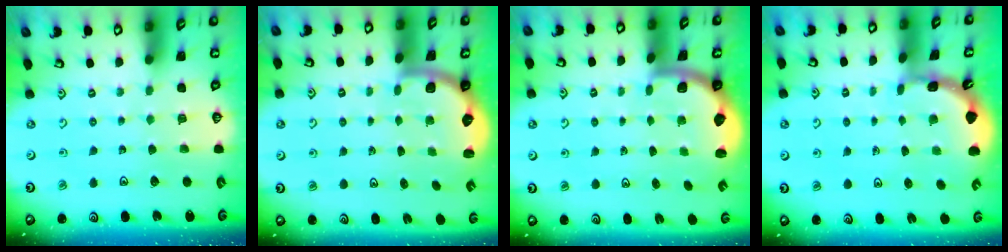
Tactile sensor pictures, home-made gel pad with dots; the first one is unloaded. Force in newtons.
{"total": 2.1, "press": 1.9, "slide": 1.0}
{"total": 2.0, "press": 2.0, "slide": 0.5}
{"total": 1.8, "press": 1.8, "slide": 0.1}